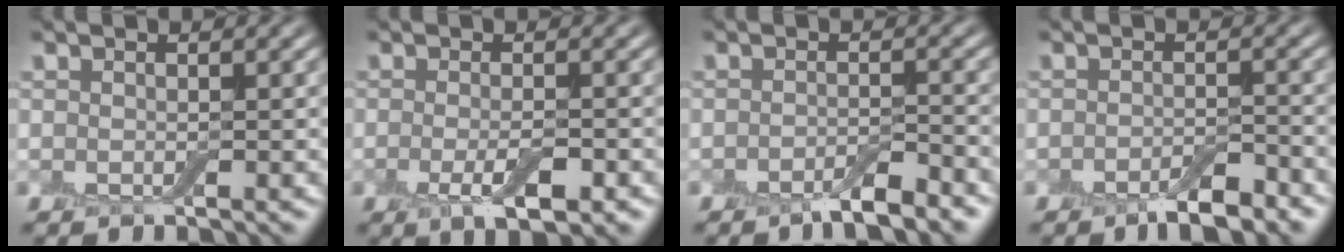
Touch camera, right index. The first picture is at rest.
{"total": 3.4, "force": [-1.4, 1.1, 2.9], "torque": [-0.055, -0.008, -0.023]}
{"total": 3.1, "force": [-2.3, 0.7, 2.0], "torque": [-0.031, 0.001, -0.042]}
{"total": 3.6, "force": [-2.5, 1.2, 2.4], "torque": [-0.033, 0.001, -0.040]}